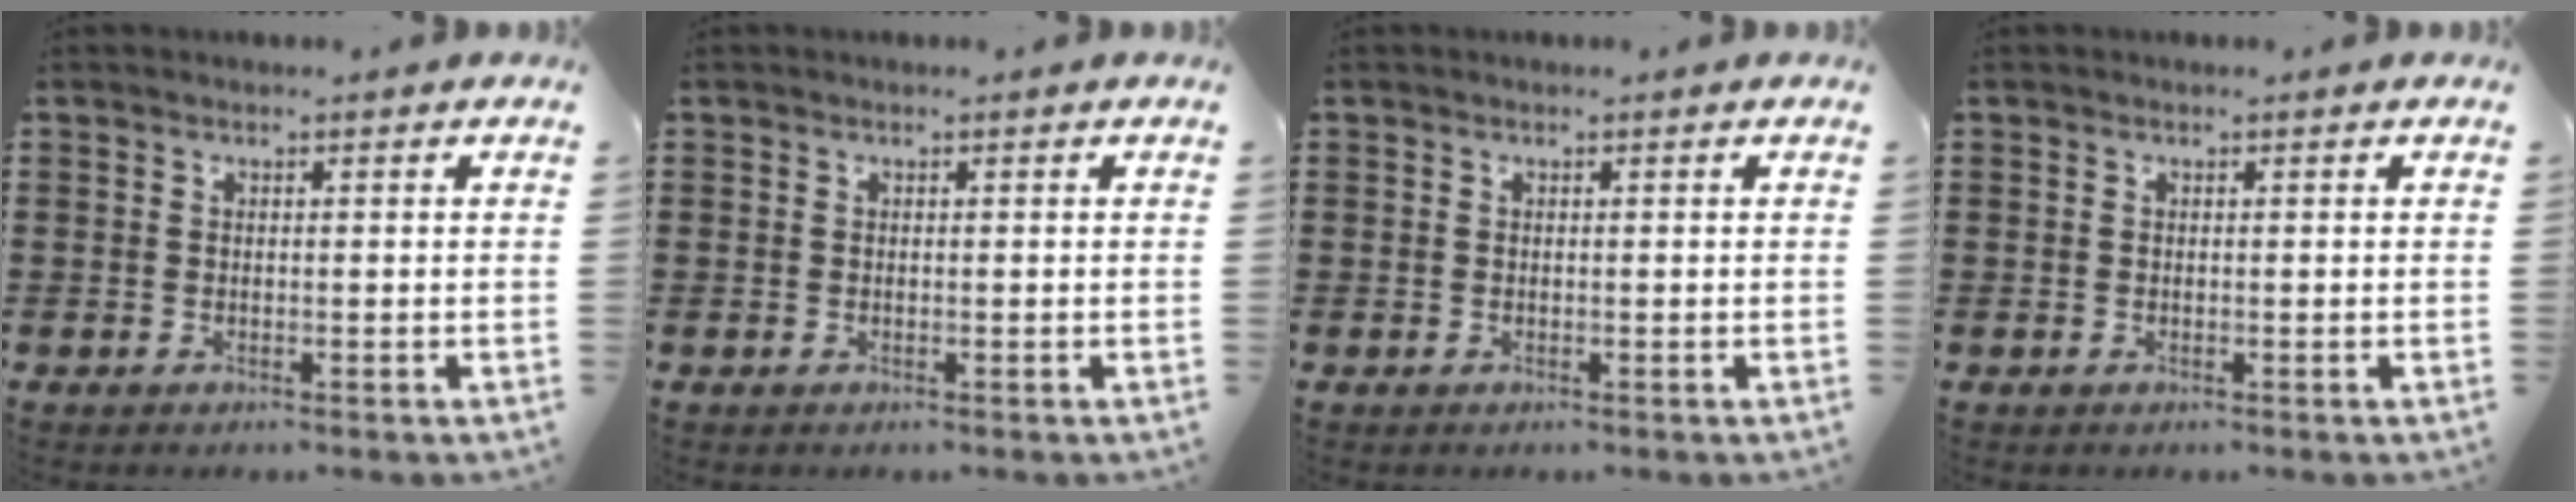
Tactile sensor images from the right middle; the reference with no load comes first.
{"total": 0.0}
{"total": 0.0}
{"total": 0.0}